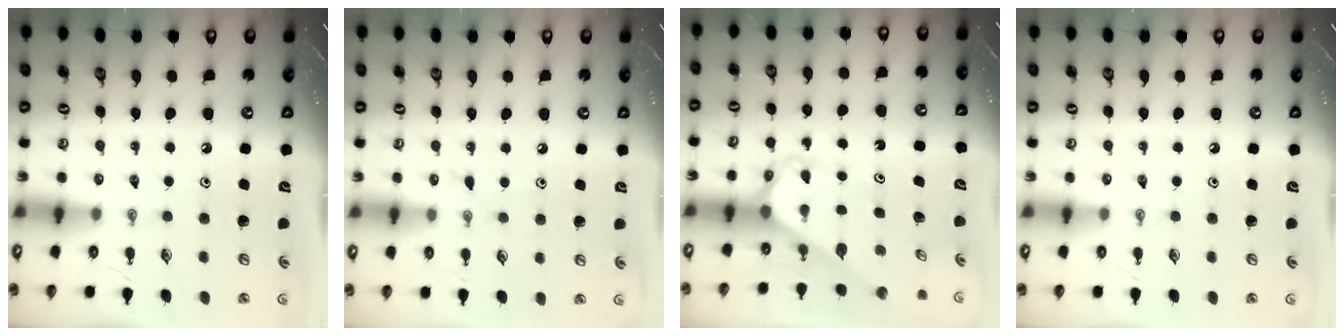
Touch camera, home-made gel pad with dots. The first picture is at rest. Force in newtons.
{"total": 5.5, "press": 5.5, "slide": 0.4}
{"total": 2.6, "press": 2.6, "slide": 0.2}
{"total": 0.0}